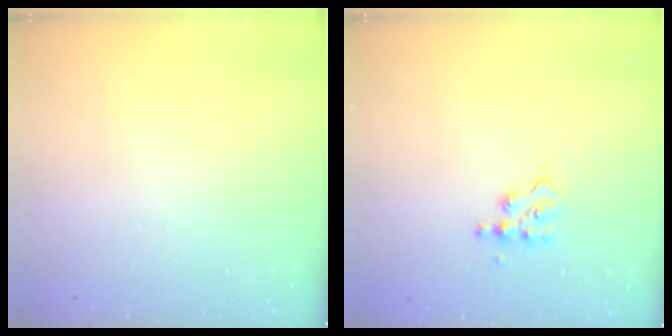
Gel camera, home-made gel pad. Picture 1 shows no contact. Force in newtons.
{"total": 4.0, "press": 4.0, "slide": 0.5}